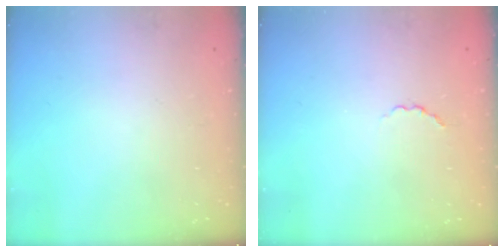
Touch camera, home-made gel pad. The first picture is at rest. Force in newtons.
{"total": 2.2, "press": 2.0, "slide": 0.8}